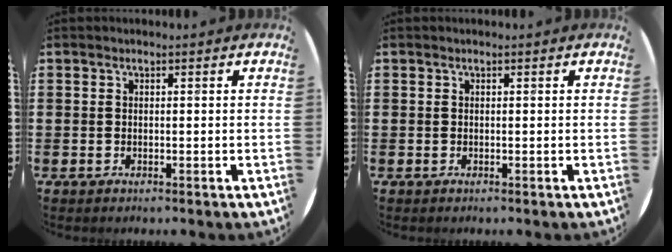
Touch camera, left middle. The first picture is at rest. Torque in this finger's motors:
{"motor_torque": [-0.07, 0.06, 0.00, 0.00]}